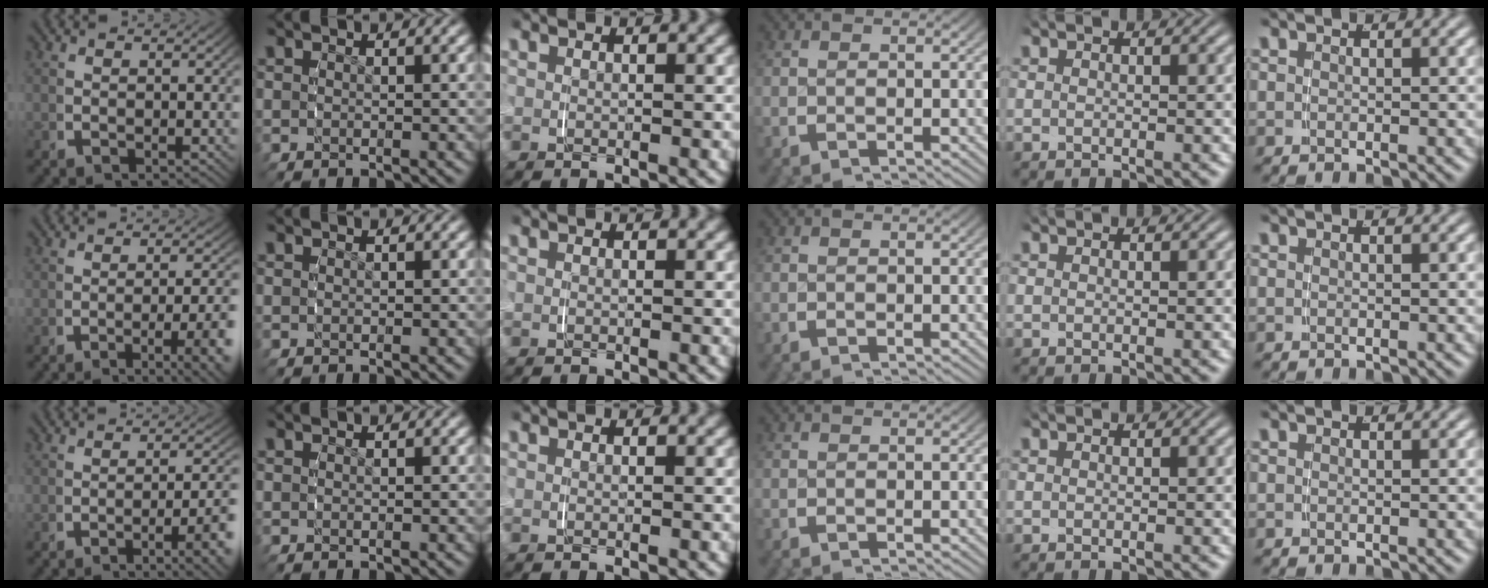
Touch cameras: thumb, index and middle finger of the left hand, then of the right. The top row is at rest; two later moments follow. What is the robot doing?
{"motion": "grasp_and_lifting", "object": "jewelry box"}